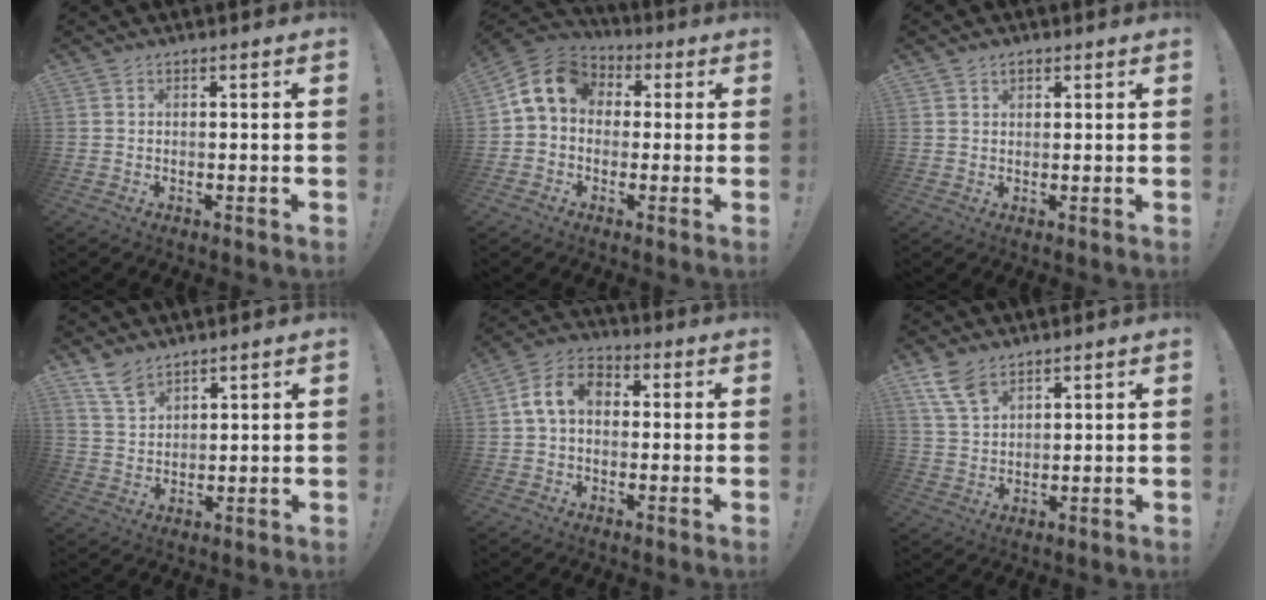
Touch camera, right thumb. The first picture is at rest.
{"total": 10.1, "force": [1.9, 8.1, 5.8], "torque": [-0.109, 0.016, 0.044]}
{"total": 1.6, "force": [1.1, 1.0, 0.6], "torque": [-0.007, 0.000, 0.020]}
{"total": 7.2, "force": [5.8, 3.2, 2.7], "torque": [-0.049, -0.038, 0.112]}
{"total": 9.8, "force": [1.4, 6.8, 6.9], "torque": [-0.129, 0.015, 0.028]}
{"total": 7.5, "force": [5.4, 3.5, 3.9], "torque": [-0.074, -0.025, 0.105]}